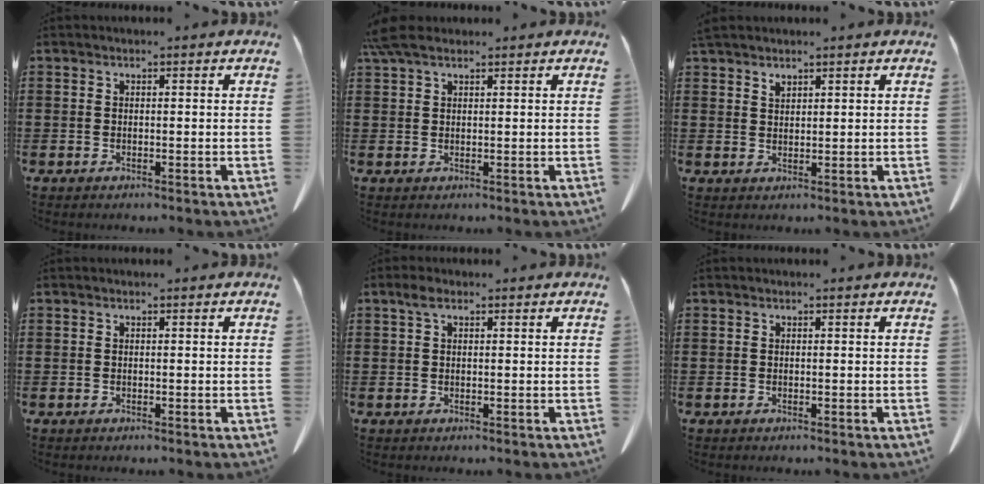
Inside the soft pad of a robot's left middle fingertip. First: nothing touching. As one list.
[{"total": 3.3, "force": [2.2, 1.2, 2.1], "torque": [-0.055, 0.002, 0.040]}, {"total": 1.4, "force": [1.3, 0.3, 0.4], "torque": [-0.011, 0.000, 0.026]}, {"total": 0.0}, {"total": 1.8, "force": [0.6, 0.9, 1.4], "torque": [-0.031, 0.007, 0.011]}, {"total": 0.0}]